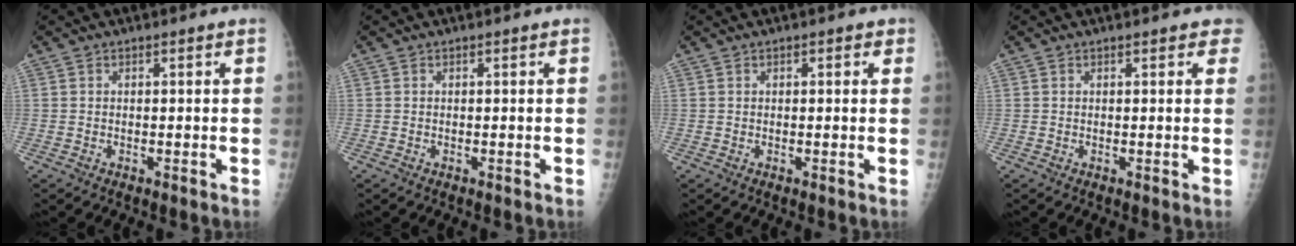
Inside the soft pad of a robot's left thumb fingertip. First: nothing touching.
{"total": 0.0}
{"total": 1.3, "force": [0.7, 0.8, 0.9], "torque": [-0.001, 0.001, 0.004]}
{"total": 2.6, "force": [1.8, 1.2, 1.4], "torque": [0.010, 0.003, 0.015]}